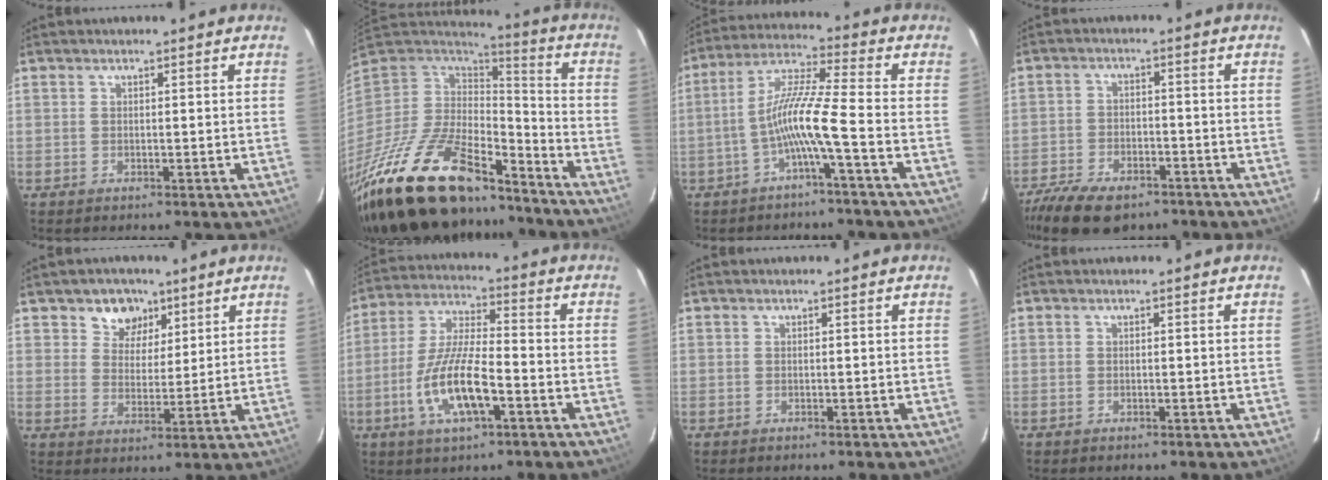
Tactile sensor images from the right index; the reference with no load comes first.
{"total": 30.9, "force": [-21.7, 11.3, 18.9], "torque": [-0.373, -0.037, -0.358]}
{"total": 8.8, "force": [-3.6, -0.8, 8.0], "torque": [-0.173, 0.014, -0.070]}
{"total": 13.8, "force": [-10.1, 6.4, 6.9], "torque": [-0.169, -0.020, -0.171]}
{"total": 6.6, "force": [3.9, 5.1, 1.6], "torque": [-0.023, 0.007, 0.068]}
{"total": 13.3, "force": [-4.9, 3.9, 11.7], "torque": [-0.245, -0.005, -0.091]}
{"total": 0.0}
{"total": 0.0}